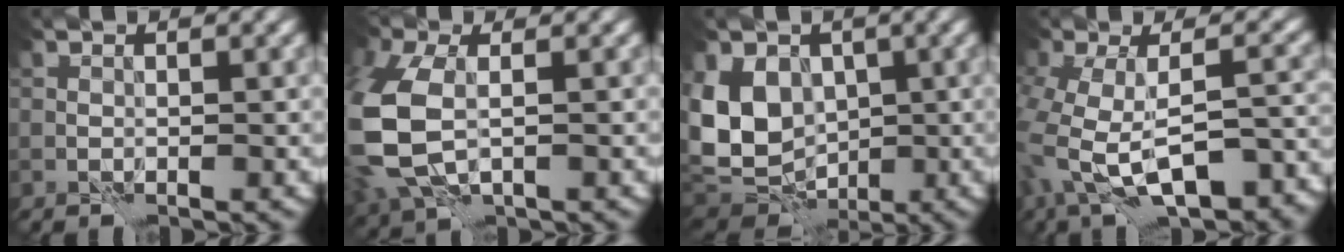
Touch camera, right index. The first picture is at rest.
{"total": 9.3, "force": [-0.3, 6.2, 6.9], "torque": [-0.217, -0.022, 0.003]}
{"total": 7.9, "force": [1.3, 6.5, 4.3], "torque": [-0.094, -0.005, 0.015]}
{"total": 10.9, "force": [-5.3, 4.8, 8.2], "torque": [-0.162, -0.017, -0.053]}